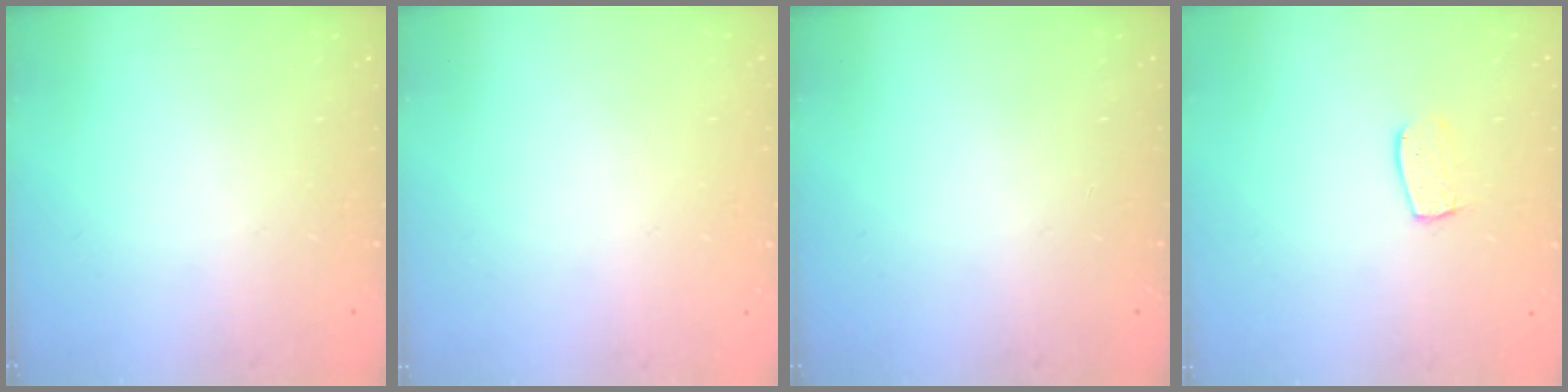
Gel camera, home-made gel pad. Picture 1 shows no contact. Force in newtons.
{"total": 0.0}
{"total": 0.0}
{"total": 6.3, "press": 6.2, "slide": 0.5}